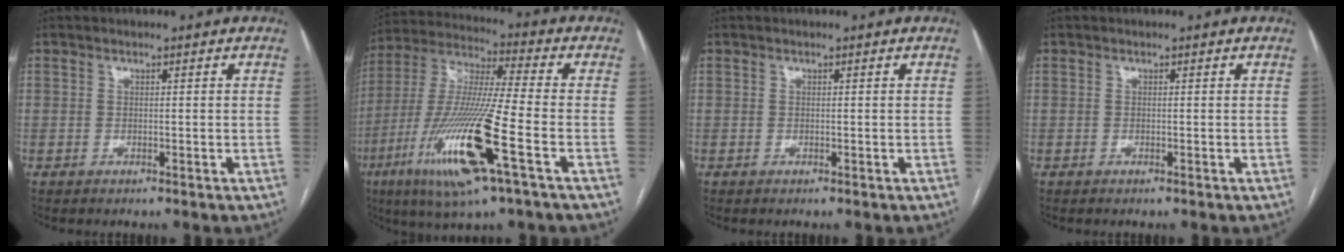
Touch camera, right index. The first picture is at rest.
{"total": 19.2, "force": [-7.5, 0.9, 17.7], "torque": [-0.384, -0.030, -0.141]}
{"total": 0.0}
{"total": 0.0}